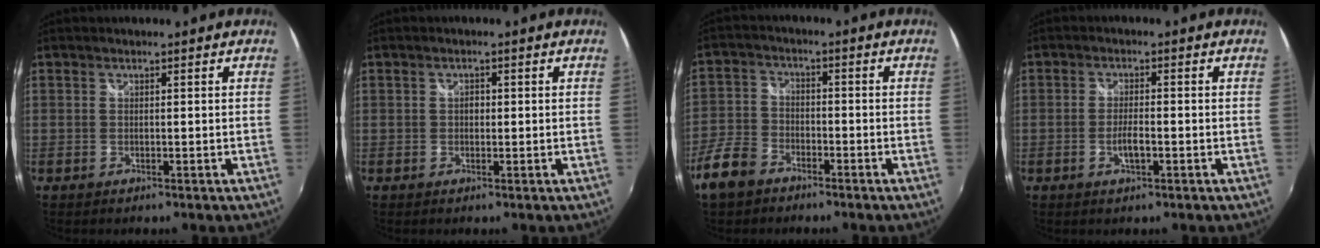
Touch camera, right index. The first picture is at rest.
{"total": 1.2, "force": [-0.1, 1.0, 0.6], "torque": [-0.008, 0.003, -0.003]}
{"total": 7.7, "force": [-5.2, 4.8, 3.2], "torque": [-0.082, 0.011, -0.104]}
{"total": 3.3, "force": [-1.2, 0.9, 3.0], "torque": [-0.060, 0.000, -0.021]}